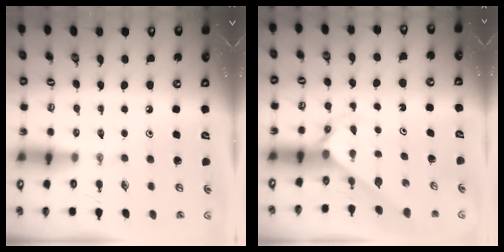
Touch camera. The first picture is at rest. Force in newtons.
{"total": 2.3, "press": 2.3, "slide": 0.1}